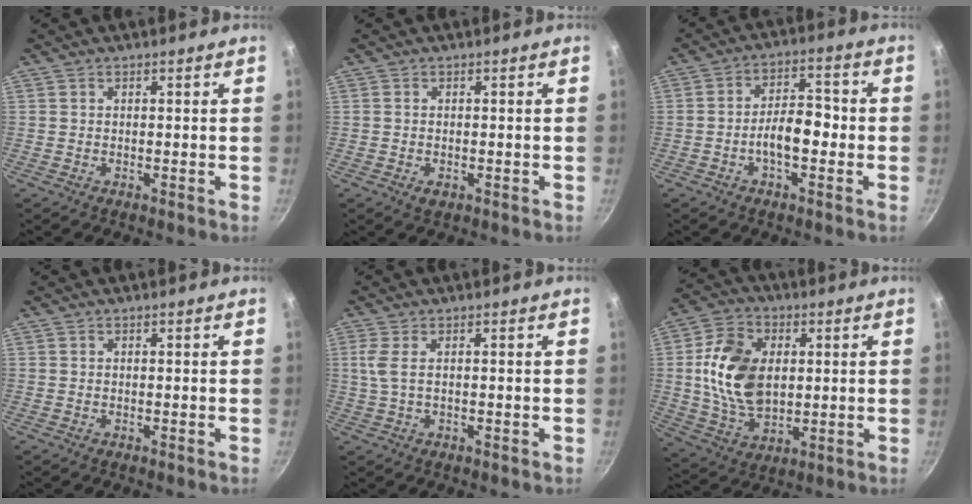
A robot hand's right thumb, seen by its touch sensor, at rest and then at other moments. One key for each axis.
{"total": 1.7, "fx": -0.6, "fy": 1.1, "fz": 1.1, "tx": -0.018, "ty": -0.001, "tz": -0.010}
{"total": 7.8, "fx": -2.0, "fy": 4.0, "fz": 6.4, "tx": -0.078, "ty": 0.038, "tz": -0.038}
{"total": 0.0}
{"total": 3.6, "fx": 0.1, "fy": 1.3, "fz": 3.4, "tx": -0.074, "ty": 0.002, "tz": 0.002}
{"total": 15.9, "fx": 1.8, "fy": 10.8, "fz": 11.6, "tx": -0.193, "ty": -0.004, "tz": 0.037}